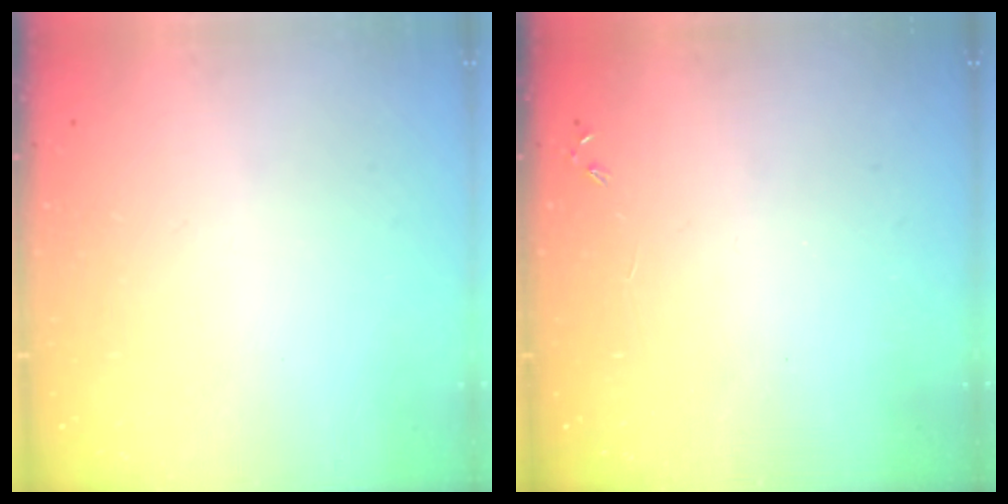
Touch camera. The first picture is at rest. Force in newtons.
{"total": 0.0}